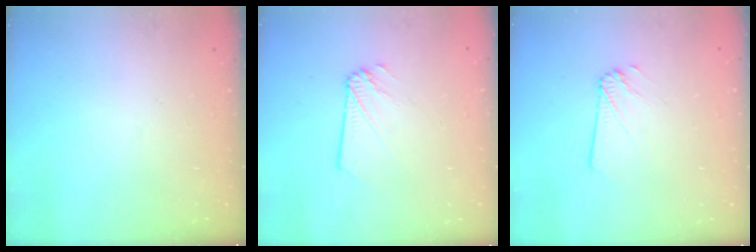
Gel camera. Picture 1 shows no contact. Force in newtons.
{"total": 3.5, "press": 3.4, "slide": 0.3}
{"total": 2.1, "press": 2.1, "slide": 0.1}